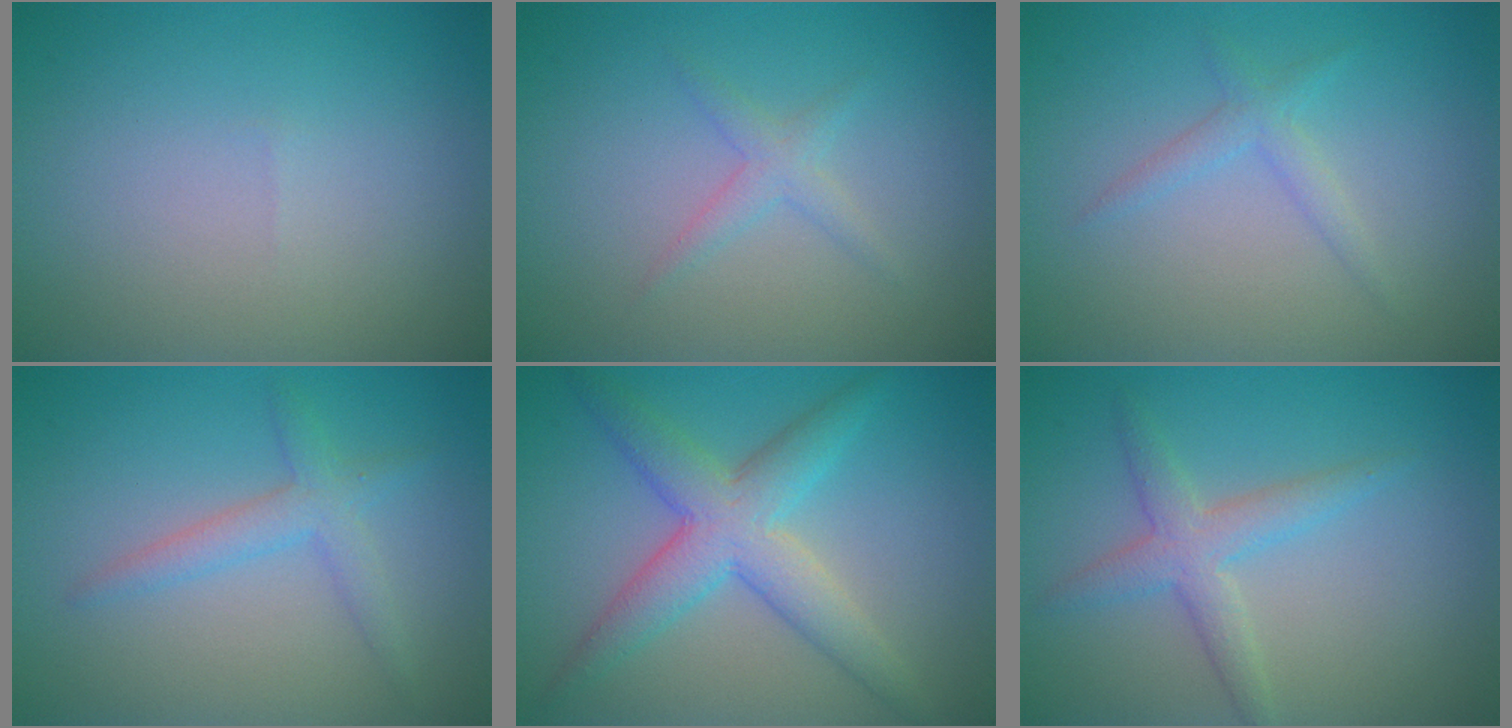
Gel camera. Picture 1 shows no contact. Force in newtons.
{"total": 1.4, "press": 1.4, "slide": 0.1}
{"total": 1.6, "press": 1.6, "slide": 0.1}
{"total": 2.4, "press": 2.4, "slide": 0.3}
{"total": 5.4, "press": 5.4, "slide": 0.2}
{"total": 2.9, "press": 2.9, "slide": 0.3}